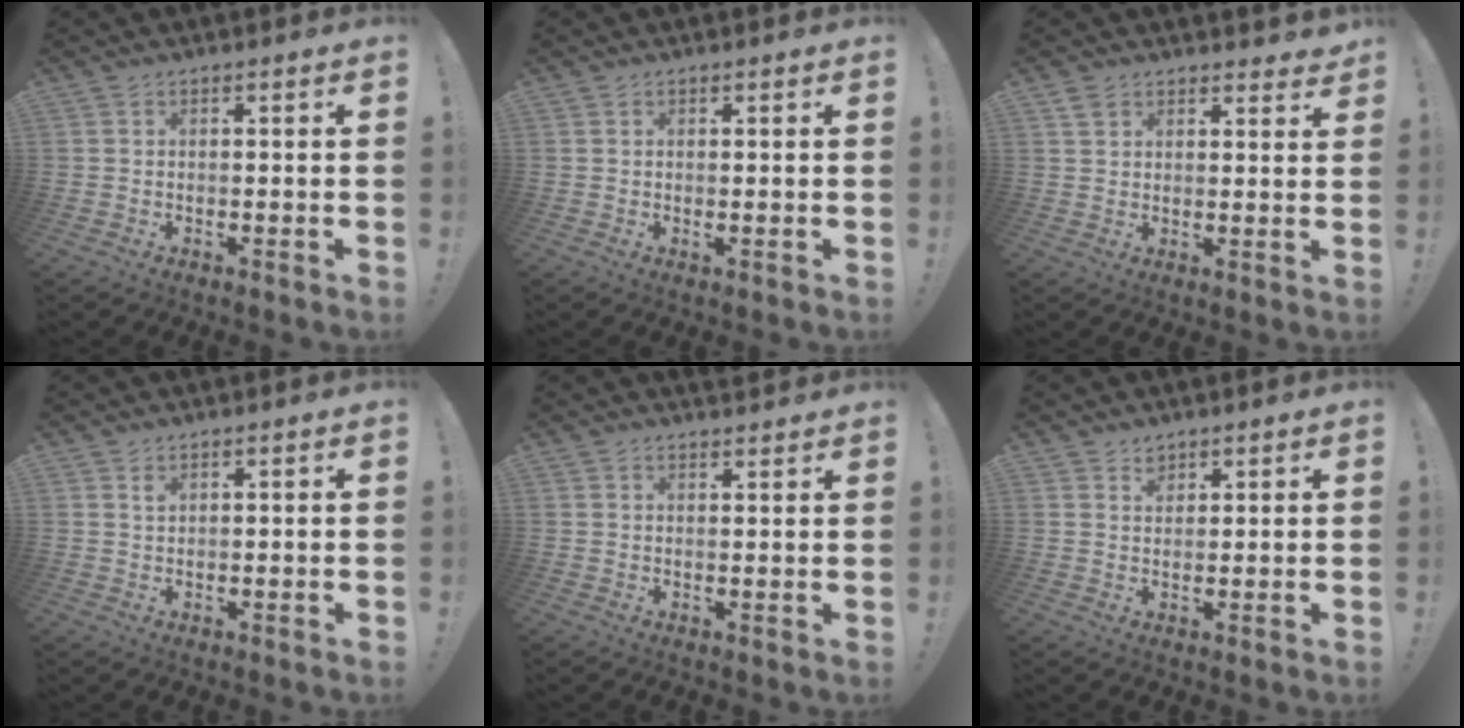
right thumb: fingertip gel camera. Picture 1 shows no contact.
{"total": 0.6, "force": [0.3, -0.1, 0.4], "torque": [-0.004, -0.002, 0.005]}
{"total": 3.9, "force": [2.9, 2.4, 0.9], "torque": [-0.006, -0.016, 0.053]}
{"total": 1.2, "force": [0.9, 0.6, 0.5], "torque": [0.004, -0.006, 0.014]}
{"total": 1.9, "force": [1.9, 0.2, 0.1], "torque": [0.010, -0.016, 0.034]}
{"total": 2.9, "force": [2.2, 1.8, 0.5], "torque": [0.001, -0.014, 0.039]}